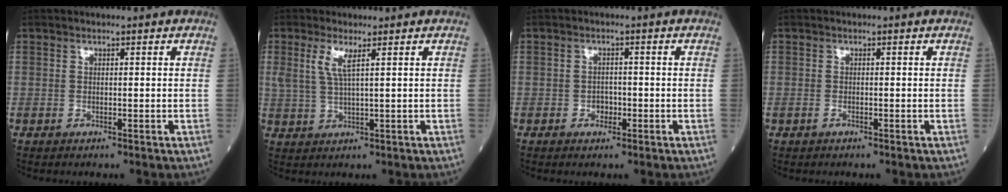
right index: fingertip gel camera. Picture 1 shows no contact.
{"total": 3.7, "force": [1.7, 0.4, 3.3], "torque": [-0.078, 0.002, 0.038]}
{"total": 1.8, "force": [-0.7, 1.4, 0.9], "torque": [-0.009, 0.006, -0.009]}
{"total": 0.7, "force": [-0.4, 0.4, 0.4], "torque": [-0.011, 0.000, -0.003]}